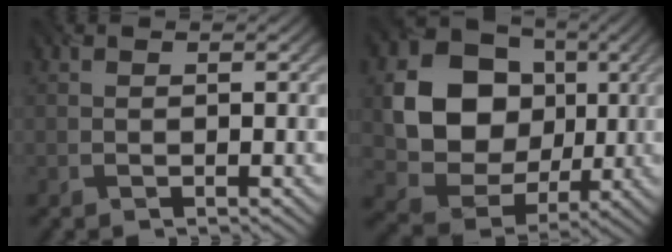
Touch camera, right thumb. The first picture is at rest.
{"total": 13.3, "force": [1.7, 11.2, 6.9], "torque": [-0.148, -0.004, 0.027]}